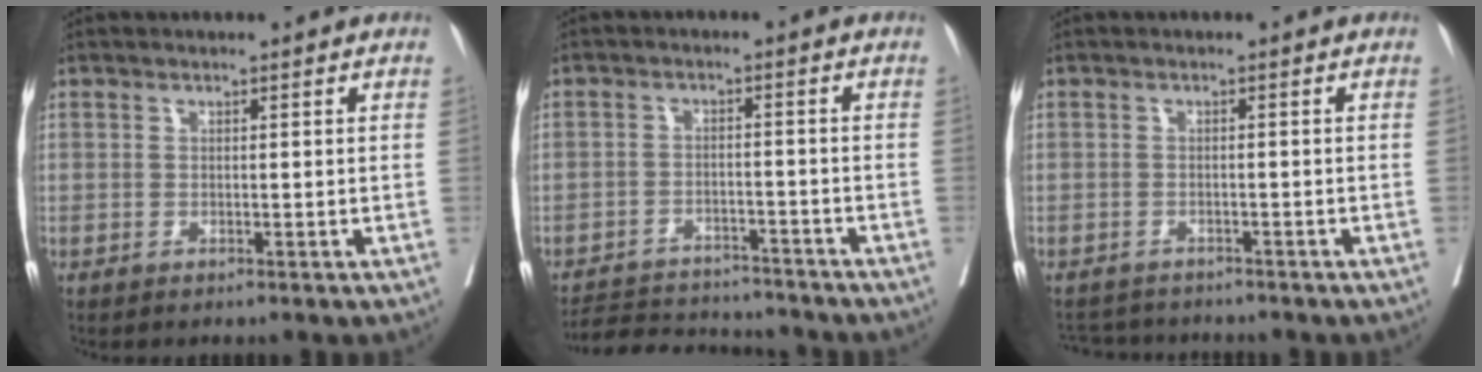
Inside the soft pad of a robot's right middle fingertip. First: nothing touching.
{"total": 10.4, "force": [-9.9, 2.6, 1.6], "torque": [-0.023, 0.008, -0.146]}
{"total": 6.0, "force": [-5.8, 1.2, 1.0], "torque": [-0.013, -0.001, -0.086]}